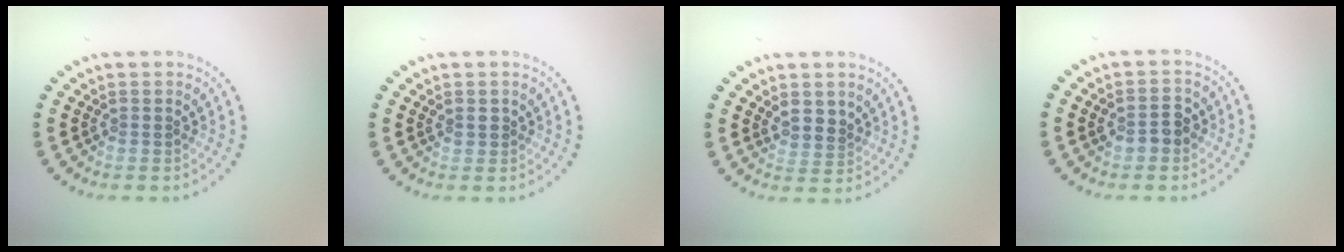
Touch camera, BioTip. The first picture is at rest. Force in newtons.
{"total": 0.5, "press": 0.4, "slide": 0.3}
{"total": 1.4, "press": 1.3, "slide": 0.7}
{"total": 2.2, "press": 2.2, "slide": 0.2}